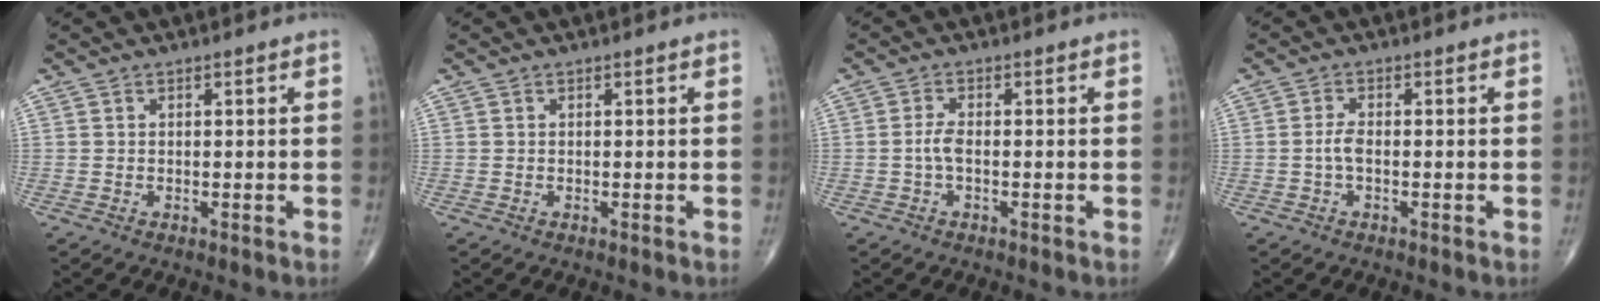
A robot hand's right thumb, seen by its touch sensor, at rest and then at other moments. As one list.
[{"total": 0.0}, {"total": 2.2, "force": [-0.5, 0.8, 2.0], "torque": [-0.045, 0.002, -0.012]}, {"total": 2.1, "force": [-0.5, 0.8, 1.9], "torque": [-0.040, 0.002, -0.012]}]